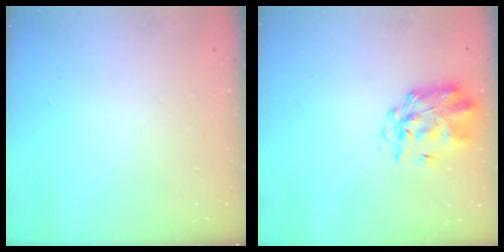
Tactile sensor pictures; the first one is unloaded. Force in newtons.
{"total": 3.1, "press": 3.0, "slide": 0.8}